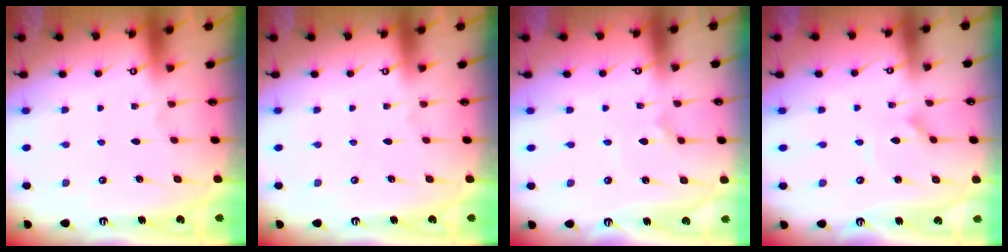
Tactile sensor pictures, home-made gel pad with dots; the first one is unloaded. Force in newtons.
{"total": 0.0}
{"total": 1.1, "press": 1.0, "slide": 0.2}
{"total": 1.1, "press": 1.1, "slide": 0.2}